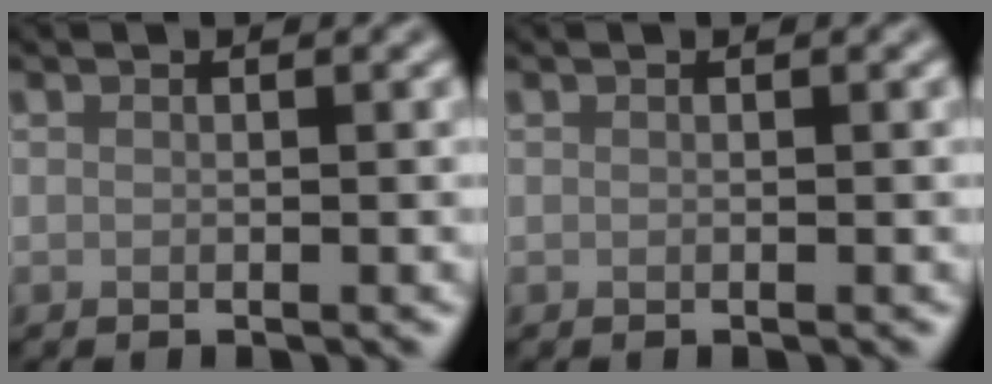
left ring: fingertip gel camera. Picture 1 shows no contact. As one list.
[{"total": 0.0}]